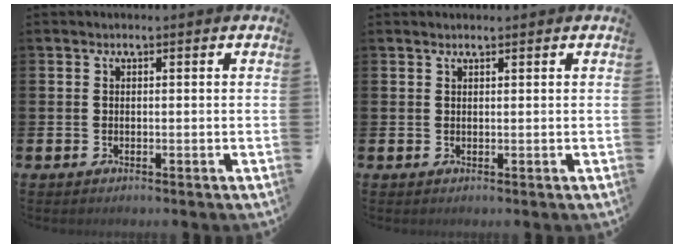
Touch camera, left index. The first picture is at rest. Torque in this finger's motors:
{"motor_torque": [0.02, 0.04, -0.04, 0.00]}